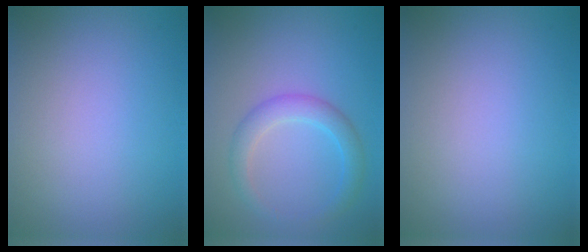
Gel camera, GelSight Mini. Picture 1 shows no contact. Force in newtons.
{"total": 2.8, "press": 2.8, "slide": 0.0}
{"total": 0.0}